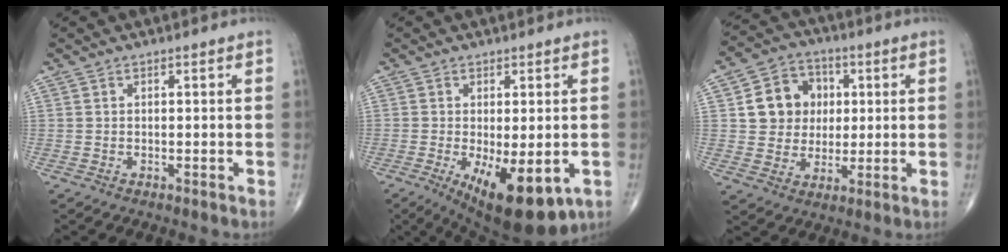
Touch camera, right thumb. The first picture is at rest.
{"total": 13.2, "force": [-4.5, 5.1, 11.3], "torque": [-0.163, -0.021, -0.053]}
{"total": 11.2, "force": [2.1, 9.8, 4.9], "torque": [-0.039, 0.005, 0.035]}